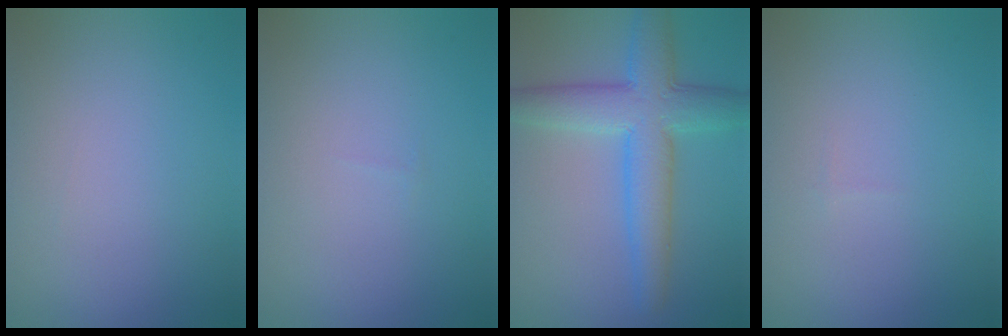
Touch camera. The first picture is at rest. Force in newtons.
{"total": 0.0}
{"total": 6.7, "press": 6.7, "slide": 0.1}
{"total": 0.0}